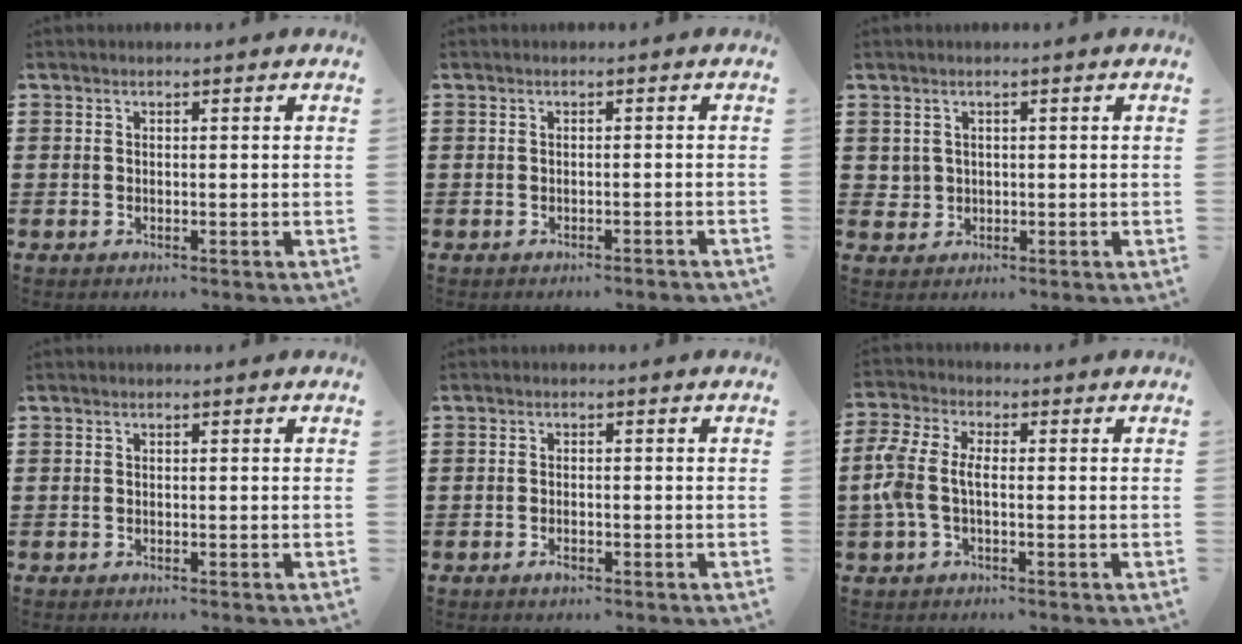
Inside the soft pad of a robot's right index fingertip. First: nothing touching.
{"total": 0.7, "force": [-0.7, -0.1, 0.2], "torque": [-0.006, -0.004, -0.012]}
{"total": 1.6, "force": [0.4, 1.5, 0.2], "torque": [-0.010, 0.008, 0.006]}
{"total": 0.0}
{"total": 1.3, "force": [-0.8, 0.5, 0.9], "torque": [-0.018, -0.003, -0.014]}
{"total": 5.2, "force": [-0.9, 2.8, 4.3], "torque": [-0.120, -0.006, -0.029]}